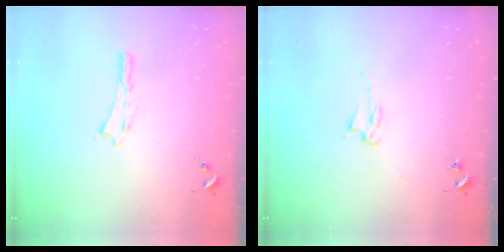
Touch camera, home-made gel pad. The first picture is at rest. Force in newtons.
{"total": 2.8, "press": 2.8, "slide": 0.4}